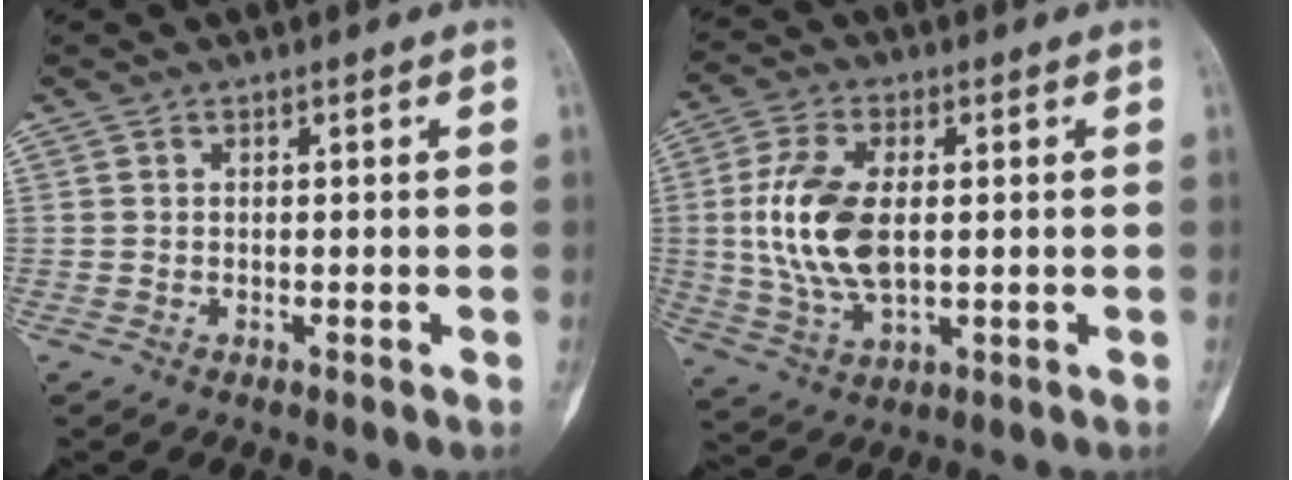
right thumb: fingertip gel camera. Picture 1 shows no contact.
{"total": 13.3, "force": [0.7, 7.4, 11.0], "torque": [-0.221, -0.001, 0.018]}